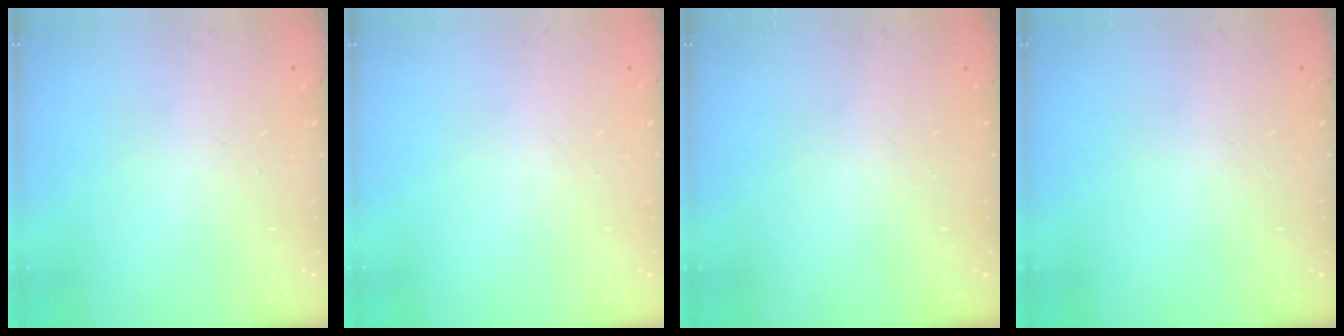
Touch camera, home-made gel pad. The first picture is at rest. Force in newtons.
{"total": 0.0}
{"total": 0.0}
{"total": 0.0}